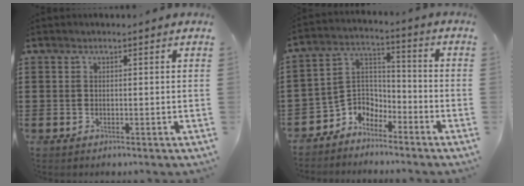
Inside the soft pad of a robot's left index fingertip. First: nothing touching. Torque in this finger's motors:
{"motor_torque": [0.21, 0.20, 0.24, 0.03]}